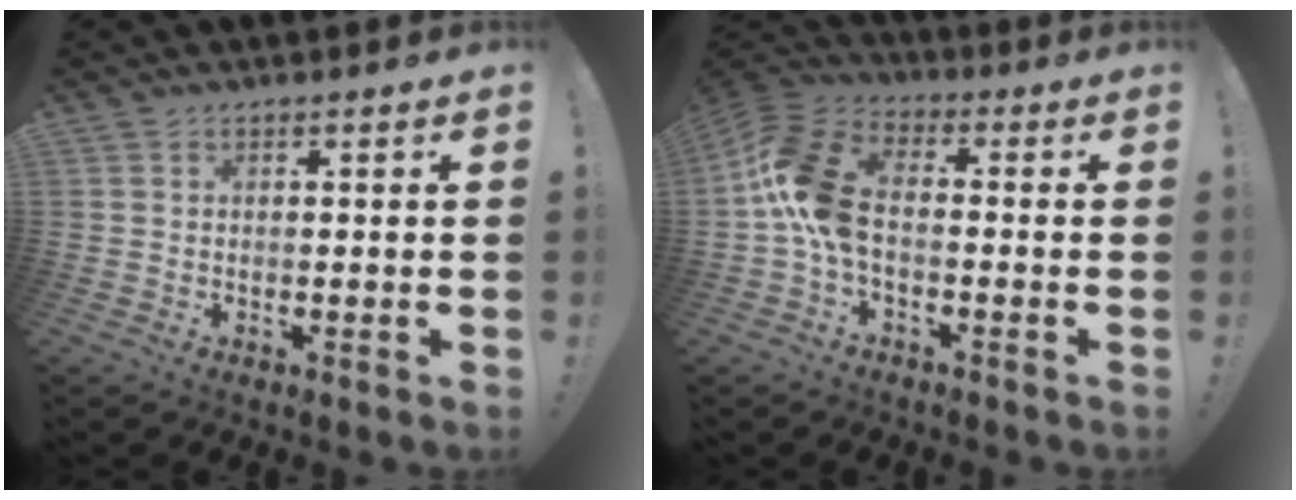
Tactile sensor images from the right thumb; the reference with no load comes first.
{"total": 12.6, "force": [-1.5, 7.6, 10.0], "torque": [-0.205, 0.019, -0.025]}